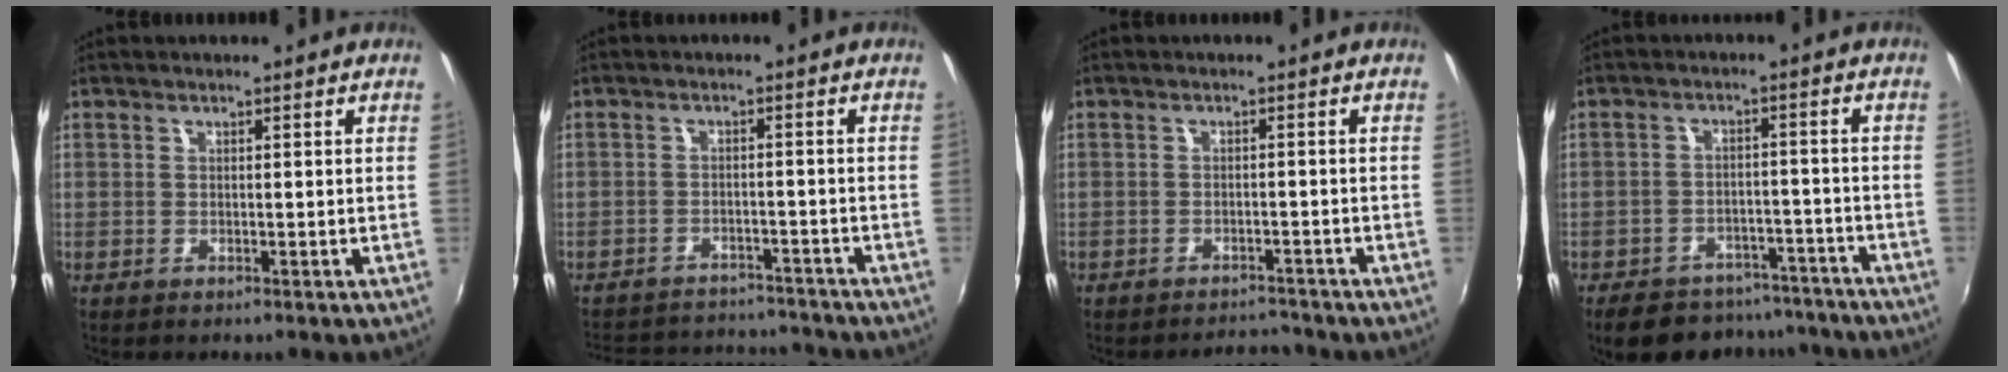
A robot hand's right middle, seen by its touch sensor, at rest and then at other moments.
{"total": 15.0, "force": [-13.5, 4.8, 4.6], "torque": [-0.110, 0.023, -0.179]}
{"total": 4.0, "force": [-3.8, 1.1, 0.2], "torque": [-0.012, 0.004, -0.058]}
{"total": 16.7, "force": [-13.9, 7.1, 5.7], "torque": [-0.123, 0.020, -0.172]}